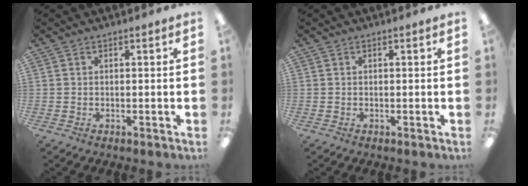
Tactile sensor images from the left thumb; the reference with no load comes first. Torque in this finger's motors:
{"motor_torque": [-0.04, -0.04, 0.05, 0.02, 0.00]}